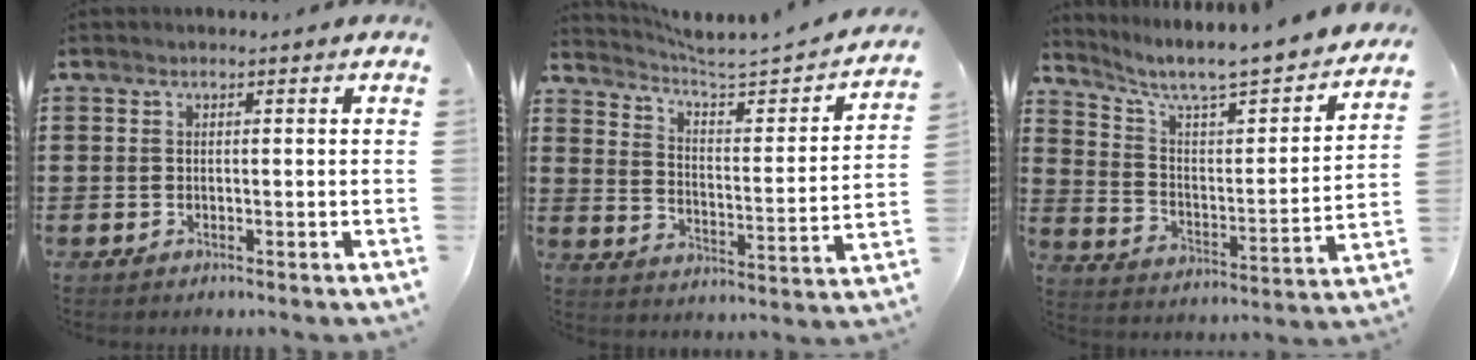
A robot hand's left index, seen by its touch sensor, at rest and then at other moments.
{"total": 3.3, "force": [3.1, 0.0, 1.2], "torque": [-0.046, -0.035, 0.040]}
{"total": 6.4, "force": [5.5, 0.8, 3.0], "torque": [-0.079, -0.053, 0.086]}